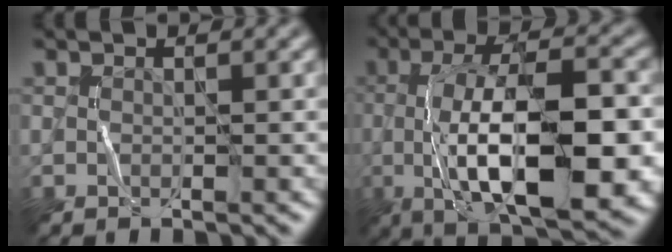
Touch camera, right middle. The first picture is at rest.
{"total": 13.2, "force": [-2.9, 4.8, 11.9], "torque": [-0.194, -0.001, -0.050]}